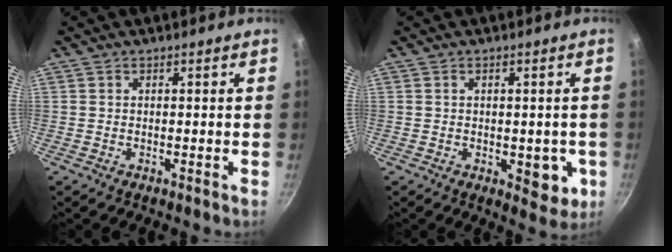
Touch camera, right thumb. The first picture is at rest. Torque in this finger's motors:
{"motor_torque": [-0.12, 0.05, 0.08, 0.25, 0.15]}